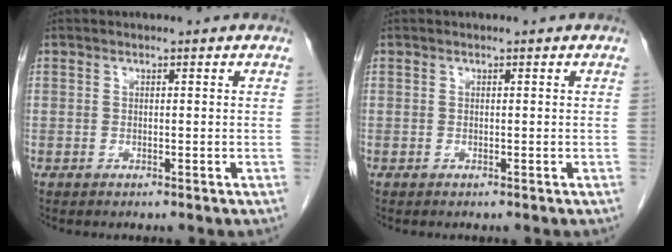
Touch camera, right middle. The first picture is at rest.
{"total": 0.0}